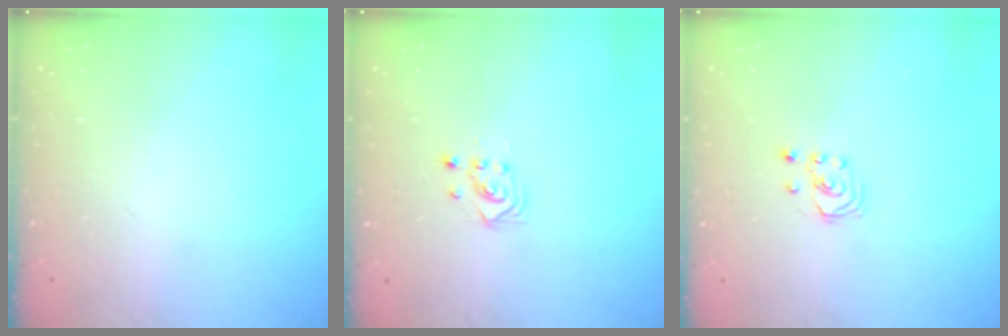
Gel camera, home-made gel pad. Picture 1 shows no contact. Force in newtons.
{"total": 2.2, "press": 2.2, "slide": 0.2}
{"total": 1.8, "press": 1.8, "slide": 0.2}